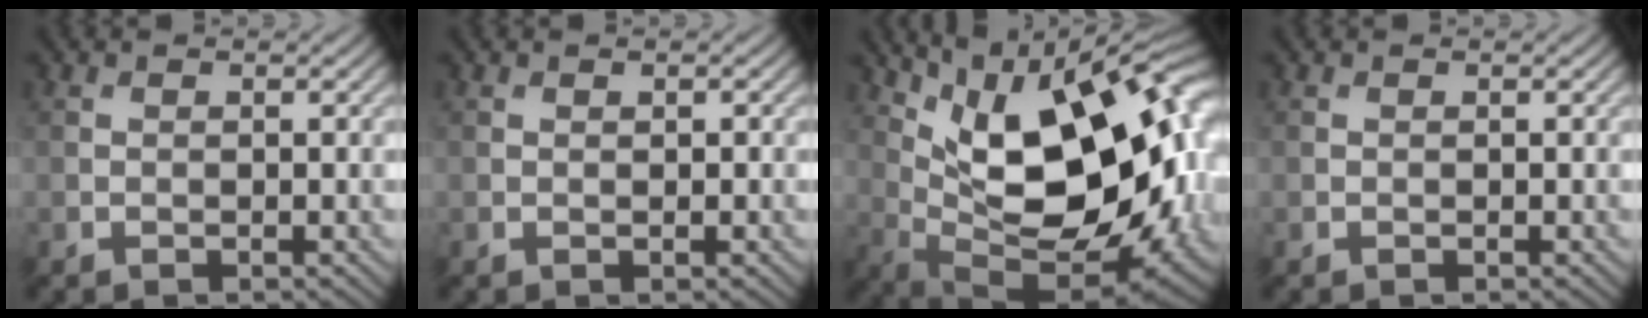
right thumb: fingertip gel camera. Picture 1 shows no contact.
{"total": 0.6, "force": [0.1, 0.2, 0.6], "torque": [-0.008, -0.001, 0.002]}
{"total": 20.7, "force": [5.4, 9.9, 17.4], "torque": [-0.267, 0.021, 0.095]}
{"total": 0.0}